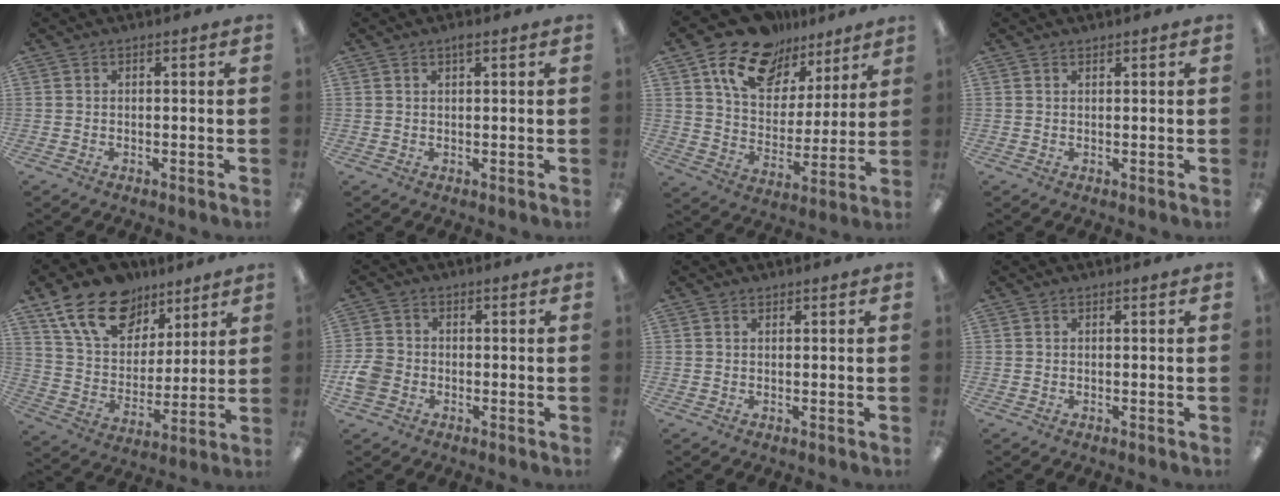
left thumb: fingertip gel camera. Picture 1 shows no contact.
{"total": 1.4, "force": [1.0, 0.4, 0.9], "torque": [-0.012, -0.001, 0.016]}
{"total": 15.4, "force": [10.9, 9.1, 5.9], "torque": [-0.120, -0.063, 0.202]}
{"total": 0.7, "force": [0.6, 0.2, 0.1], "torque": [-0.002, 0.000, 0.012]}
{"total": 17.4, "force": [11.2, 10.8, 7.8], "torque": [-0.145, -0.050, 0.211]}
{"total": 5.2, "force": [-1.8, 4.3, 2.5], "torque": [-0.052, 0.013, -0.032]}
{"total": 0.6, "force": [0.4, 0.2, 0.3], "torque": [-0.006, 0.001, 0.008]}
{"total": 0.0}